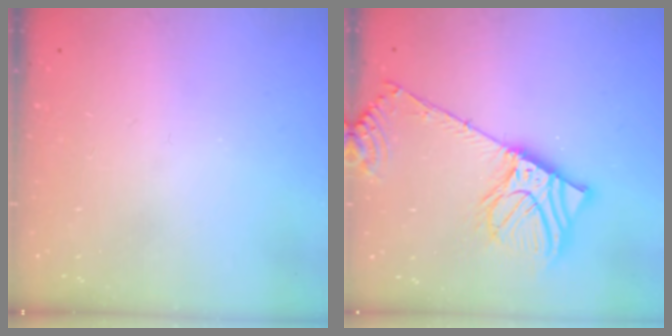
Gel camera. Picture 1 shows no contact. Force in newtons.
{"total": 12.8, "press": 12.5, "slide": 2.6}